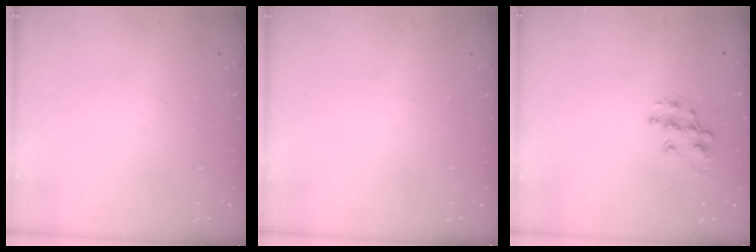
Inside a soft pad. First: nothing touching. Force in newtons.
{"total": 0.0}
{"total": 9.8, "press": 9.8, "slide": 0.6}